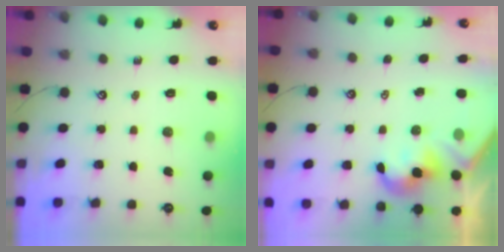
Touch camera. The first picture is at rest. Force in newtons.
{"total": 2.1, "press": 2.0, "slide": 0.5}